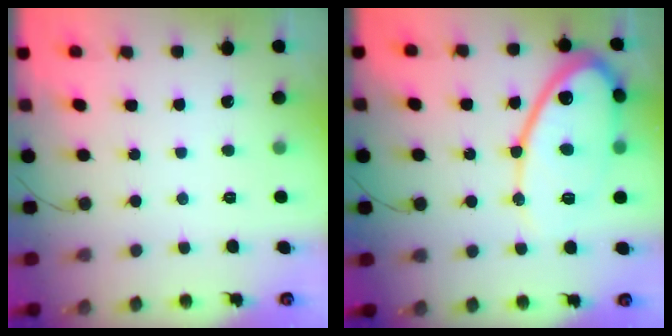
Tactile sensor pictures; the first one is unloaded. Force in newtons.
{"total": 14.5, "press": 14.4, "slide": 1.1}